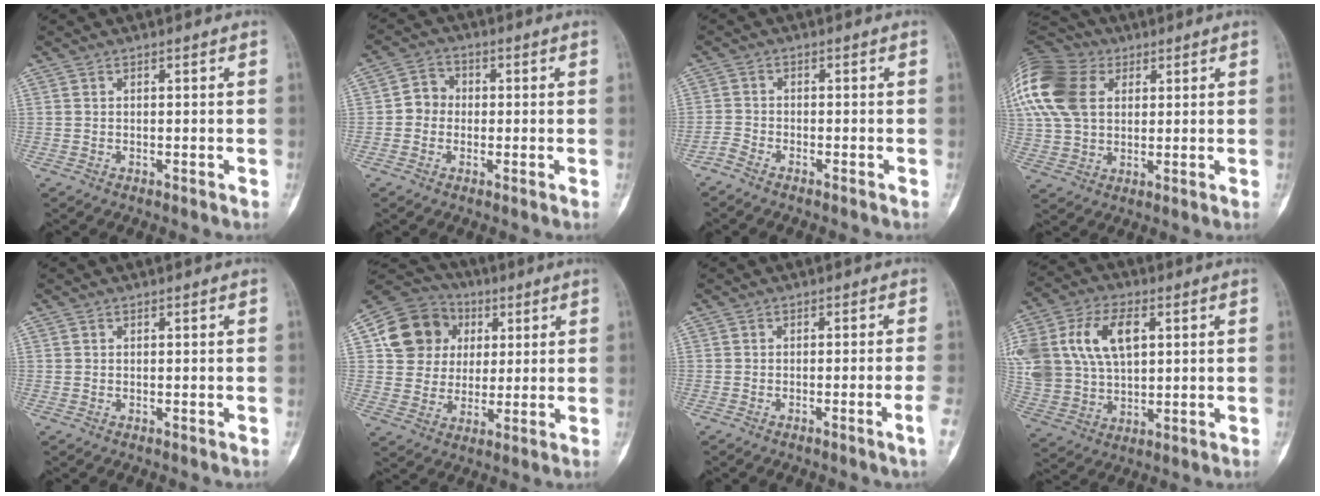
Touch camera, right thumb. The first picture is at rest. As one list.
[{"total": 4.3, "force": [-0.5, 3.9, 1.7], "torque": [-0.001, 0.013, -0.020]}, {"total": 2.1, "force": [-2.0, 0.2, 0.8], "torque": [-0.019, 0.007, -0.045]}, {"total": 21.0, "force": [6.6, 14.9, 13.2], "torque": [-0.297, 0.031, 0.123]}, {"total": 0.0}, {"total": 13.8, "force": [3.9, 12.3, 5.1], "torque": [-0.062, 0.009, 0.067]}, {"total": 2.6, "force": [-1.2, -0.8, 2.1], "torque": [-0.043, 0.005, -0.020]}, {"total": 21.1, "force": [6.0, 13.8, 14.8], "torque": [-0.331, 0.018, 0.119]}]